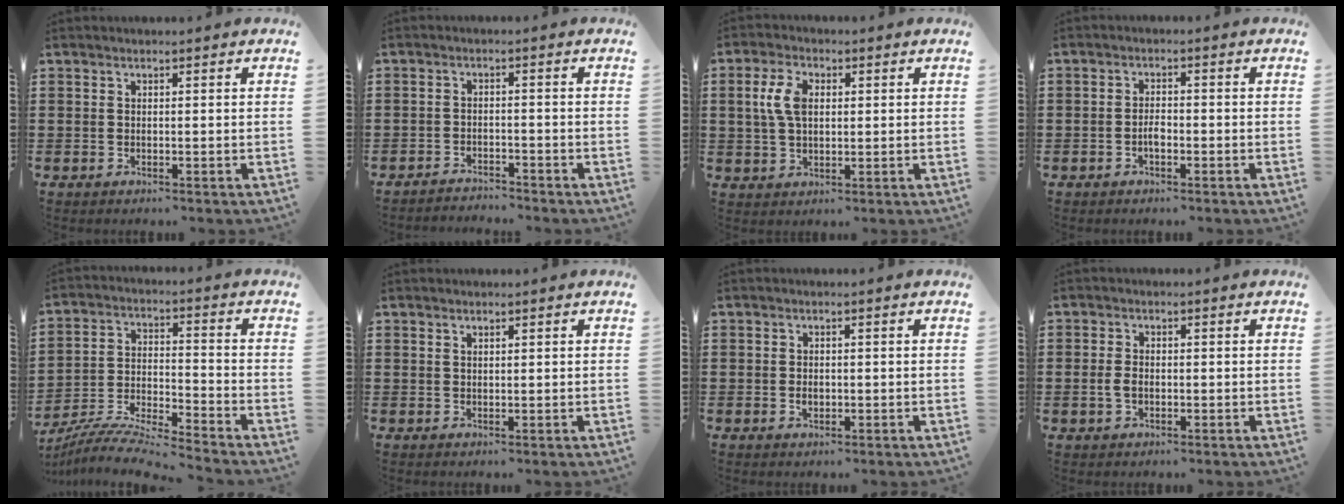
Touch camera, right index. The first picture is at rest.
{"total": 2.3, "force": [-2.3, 0.1, -0.3], "torque": [-0.003, 0.002, -0.050]}
{"total": 5.6, "force": [1.0, 3.1, 4.5], "torque": [-0.111, 0.007, 0.012]}
{"total": 2.0, "force": [-0.8, 1.0, 1.5], "torque": [-0.030, 0.002, -0.014]}
{"total": 8.0, "force": [-7.8, -0.2, 2.0], "torque": [-0.055, -0.008, -0.158]}
{"total": 0.6, "force": [0.5, 0.3, 0.2], "torque": [-0.006, 0.002, 0.009]}
{"total": 1.5, "force": [-0.3, 1.1, 1.0], "torque": [-0.020, 0.004, -0.006]}
{"total": 2.4, "force": [-0.5, 1.6, 1.7], "torque": [-0.042, 0.001, -0.011]}